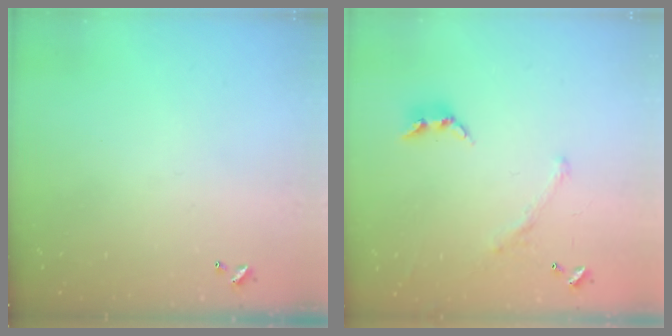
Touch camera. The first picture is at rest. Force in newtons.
{"total": 1.5, "press": 1.0, "slide": 1.2}